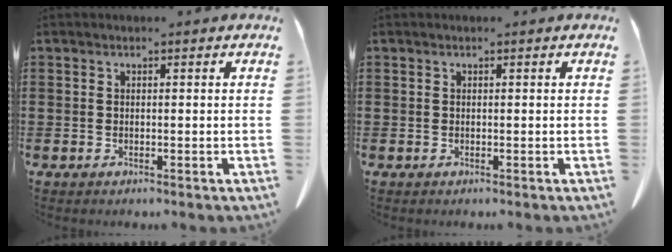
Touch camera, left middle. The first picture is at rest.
{"total": 0.0}